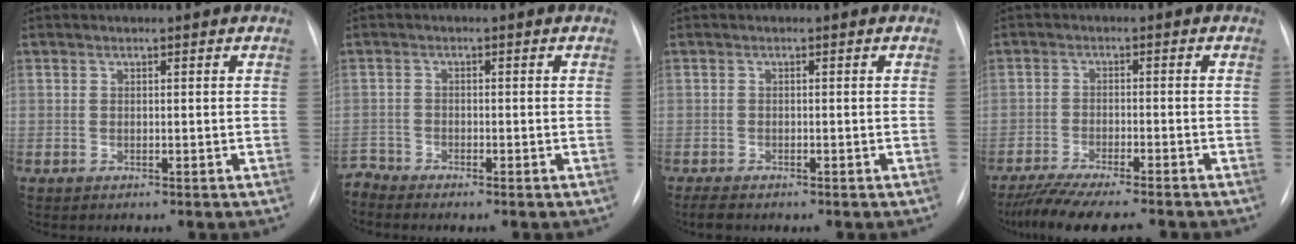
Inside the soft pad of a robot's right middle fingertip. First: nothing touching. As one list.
[{"total": 2.0, "force": [-1.9, 0.0, -0.5], "torque": [0.013, -0.008, -0.037]}, {"total": 2.3, "force": [-1.9, 0.8, 1.2], "torque": [-0.025, -0.004, -0.025]}, {"total": 11.5, "force": [-10.0, 0.8, 5.5], "torque": [-0.081, -0.023, -0.154]}]